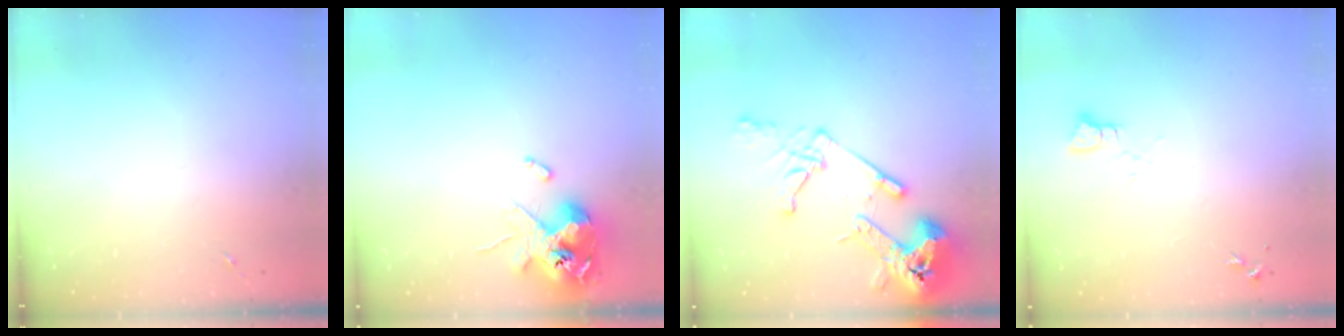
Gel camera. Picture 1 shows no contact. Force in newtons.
{"total": 12.4, "press": 12.2, "slide": 2.2}
{"total": 18.8, "press": 18.6, "slide": 2.5}
{"total": 2.2, "press": 2.2, "slide": 0.2}